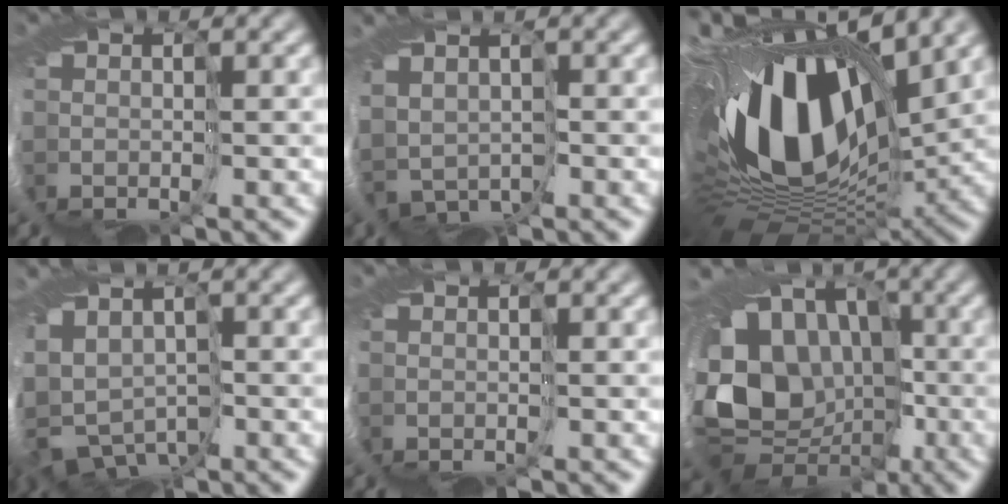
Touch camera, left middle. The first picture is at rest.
{"total": 2.6, "force": [0.2, 2.4, 1.0], "torque": [-0.034, -0.007, 0.007]}
{"total": 14.7, "force": [3.1, 7.7, 12.1], "torque": [-0.220, 0.002, 0.041]}
{"total": 4.2, "force": [-2.4, 3.1, 1.4], "torque": [-0.041, -0.019, -0.051]}
{"total": 0.0}
{"total": 10.2, "force": [0.3, 9.0, 4.7], "torque": [-0.096, -0.014, -0.001]}